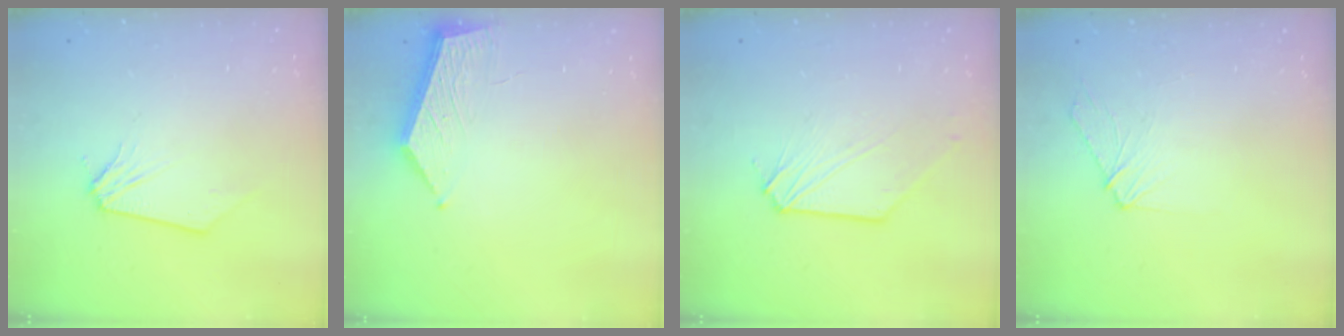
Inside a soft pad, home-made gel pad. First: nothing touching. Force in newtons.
{"total": 5.8, "press": 5.8, "slide": 0.2}
{"total": 1.1, "press": 1.1, "slide": 0.1}
{"total": 6.6, "press": 6.6, "slide": 0.7}